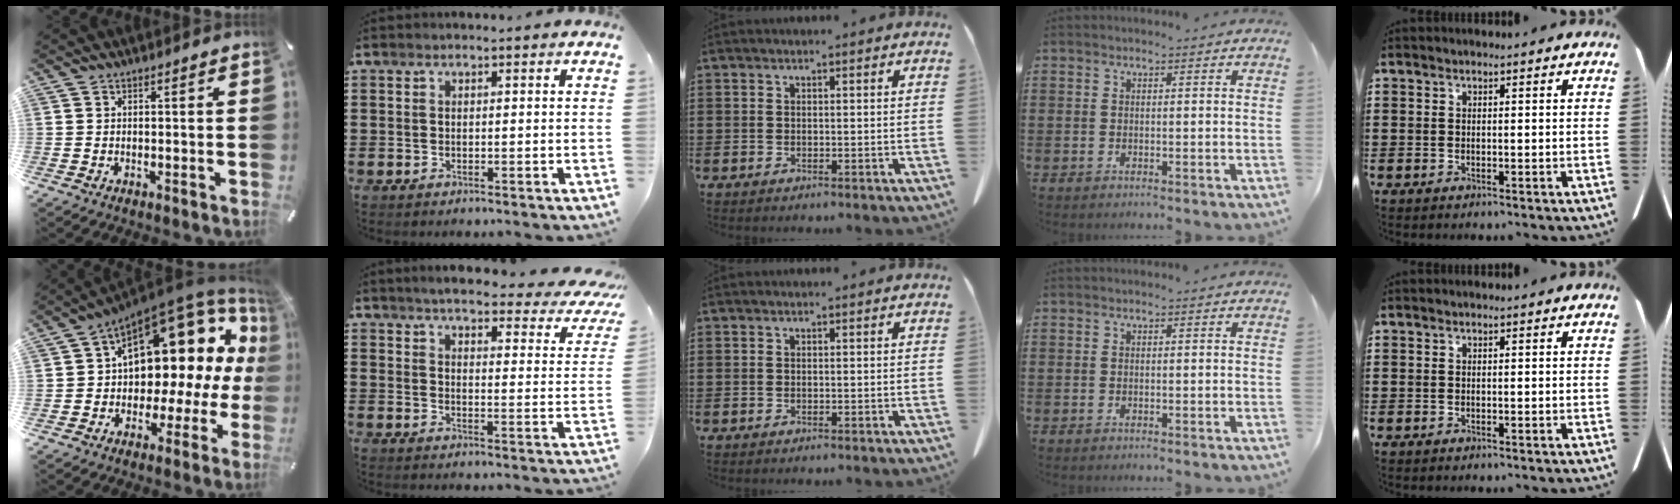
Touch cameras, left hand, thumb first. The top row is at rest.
{"thumb": {"total": 15.0, "force": [7.2, 9.5, 9.2], "torque": [-0.117, -0.081, 0.117]}, "index": {"total": 4.6, "force": [4.0, 0.4, 2.2], "torque": [-0.056, -0.029, 0.060]}}